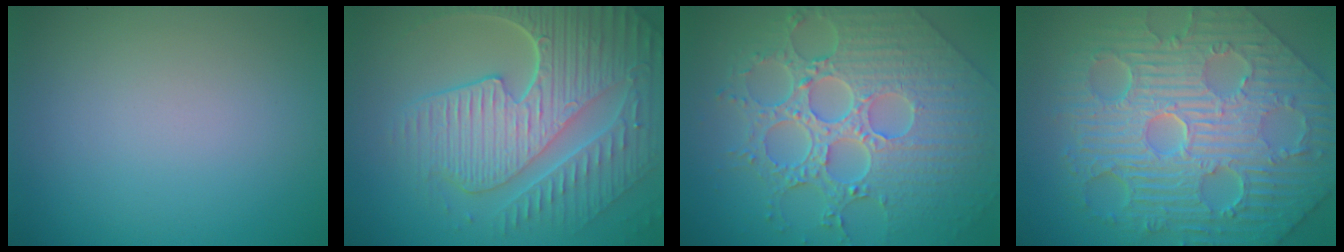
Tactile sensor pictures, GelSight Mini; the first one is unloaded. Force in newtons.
{"total": 10.0, "press": 6.6, "slide": 7.5}
{"total": 9.2, "press": 6.8, "slide": 6.2}
{"total": 12.4, "press": 8.2, "slide": 9.3}